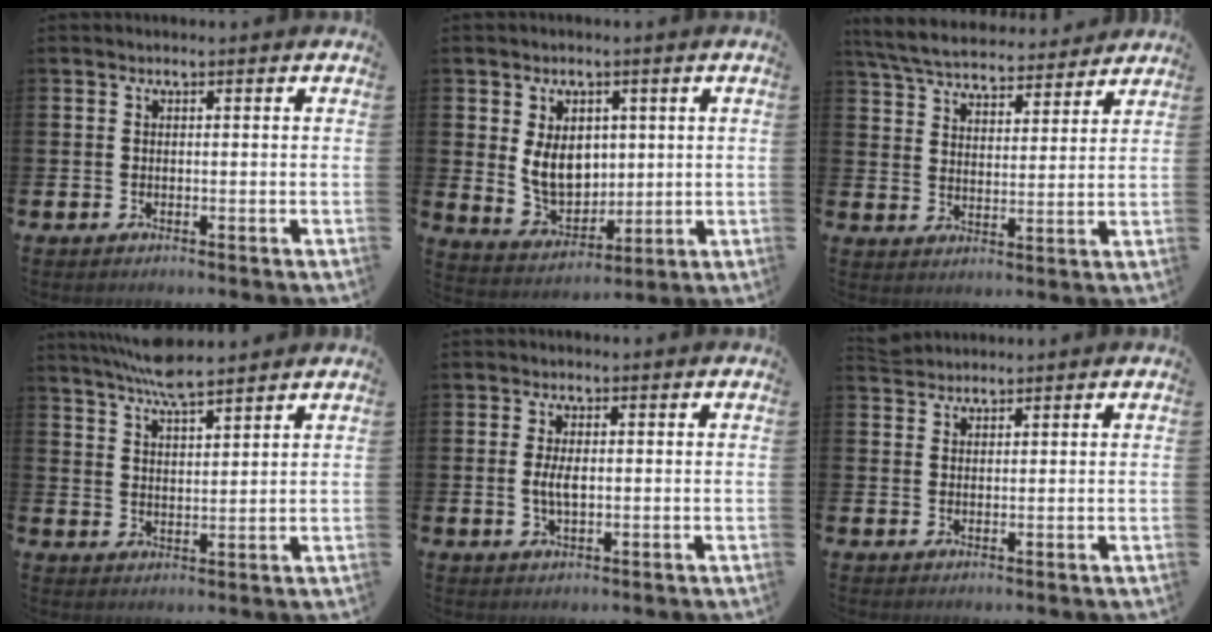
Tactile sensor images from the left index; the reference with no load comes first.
{"total": 6.1, "force": [1.3, 4.6, 3.8], "torque": [-0.062, 0.004, 0.021]}
{"total": 6.5, "force": [6.2, 1.4, 1.1], "torque": [-0.049, -0.038, 0.111]}
{"total": 6.1, "force": [5.8, 0.4, 1.6], "torque": [-0.048, -0.027, 0.106]}
{"total": 3.3, "force": [0.0, 1.5, 2.9], "torque": [-0.051, 0.003, -0.003]}
{"total": 2.3, "force": [2.2, 0.6, -0.1], "torque": [0.009, -0.008, 0.040]}